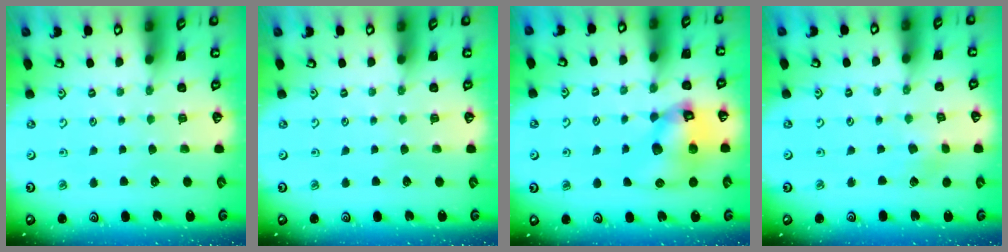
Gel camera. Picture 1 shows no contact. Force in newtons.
{"total": 0.0}
{"total": 13.3, "press": 13.2, "slide": 1.6}
{"total": 1.7, "press": 1.7, "slide": 0.3}